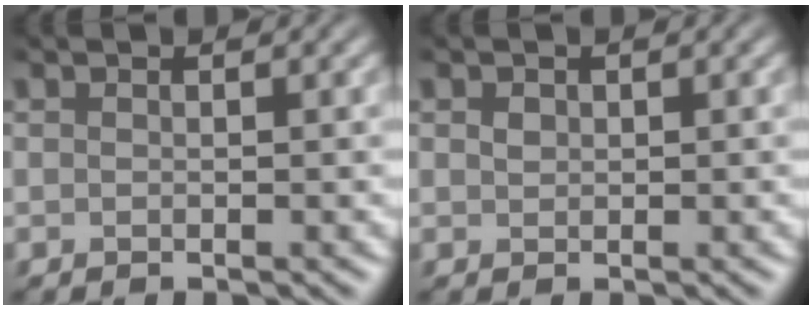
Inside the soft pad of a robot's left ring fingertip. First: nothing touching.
{"total": 0.6, "force": [0.2, 0.5, 0.3], "torque": [-0.006, -0.002, 0.005]}